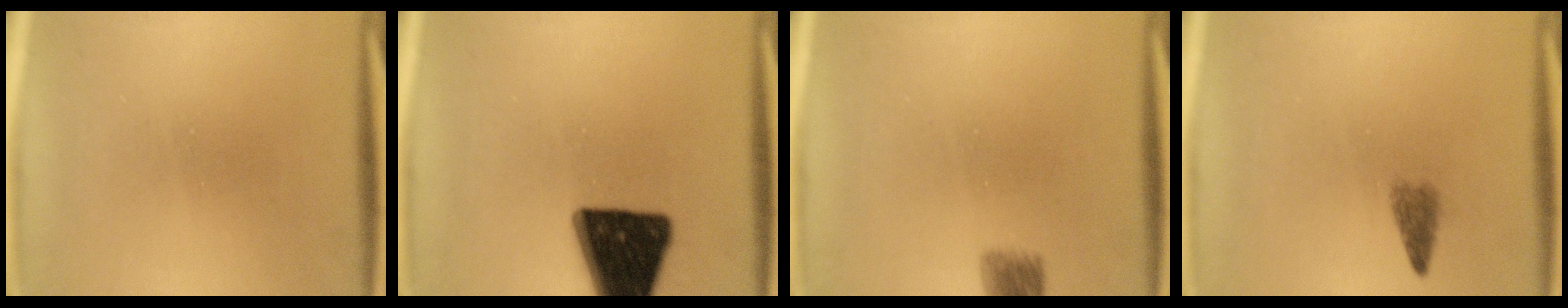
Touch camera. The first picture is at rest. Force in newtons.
{"total": 19.7}
{"total": 3.0}
{"total": 2.2}